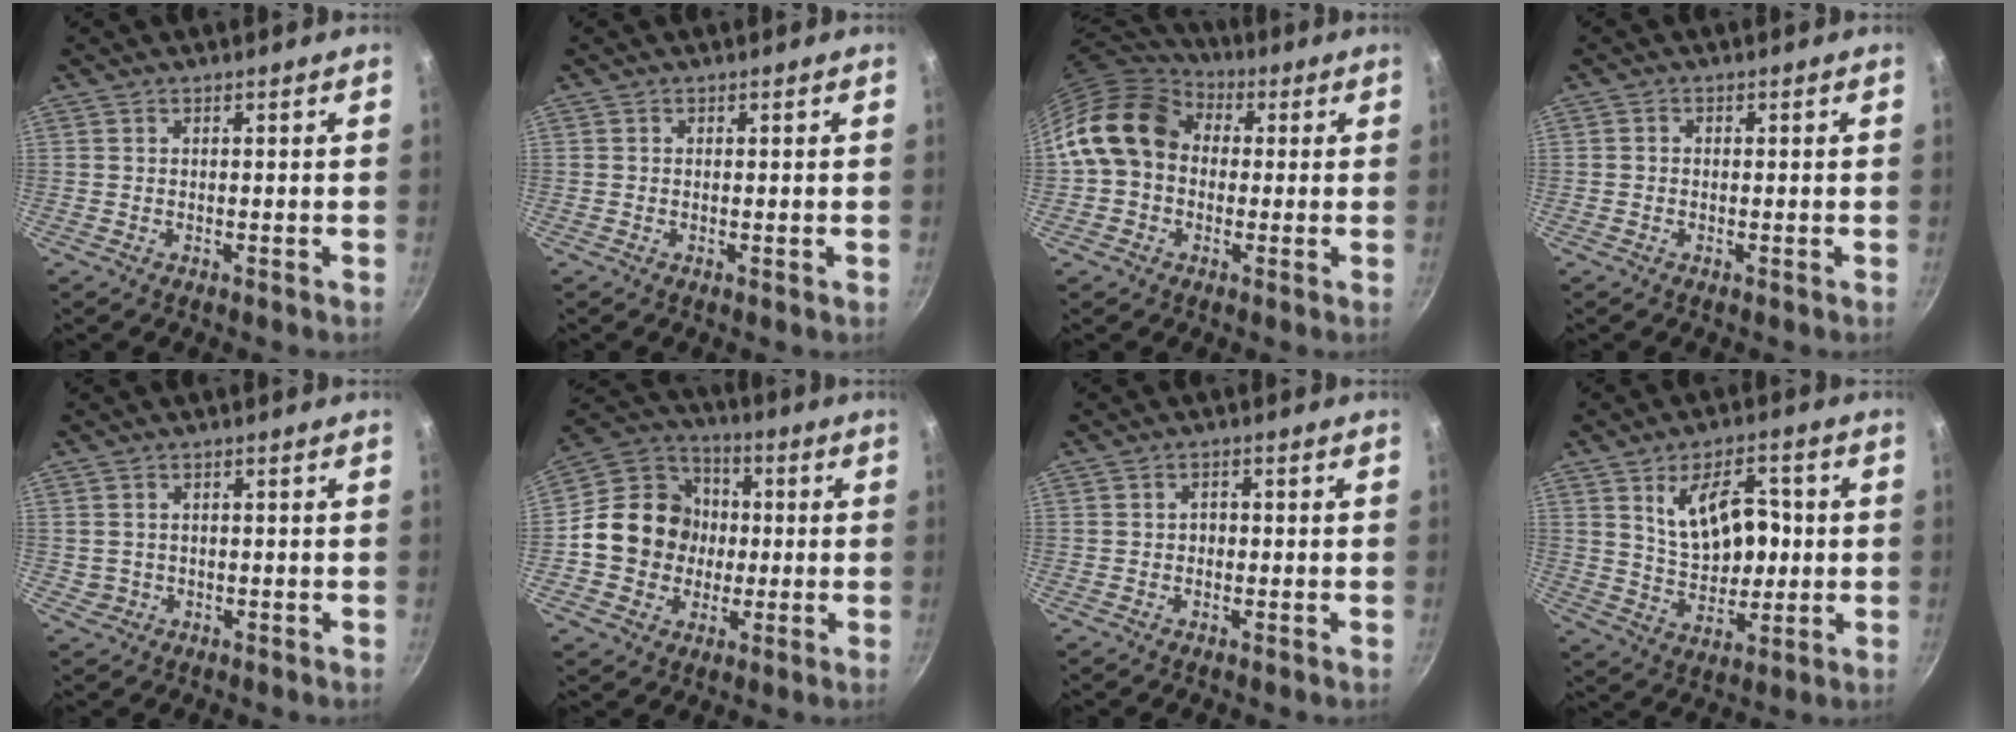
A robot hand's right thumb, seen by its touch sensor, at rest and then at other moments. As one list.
[{"total": 0.0}, {"total": 14.6, "force": [1.5, 11.7, 8.7], "torque": [-0.130, 0.032, 0.010]}, {"total": 0.7, "force": [-0.2, 0.6, 0.3], "torque": [-0.006, 0.003, -0.004]}, {"total": 1.4, "force": [-0.1, 1.4, 0.2], "torque": [0.000, 0.005, 0.007]}, {"total": 15.2, "force": [-0.8, 13.6, 6.7], "torque": [-0.081, 0.031, -0.024]}, {"total": 1.6, "force": [-0.2, 1.3, 0.9], "torque": [-0.011, 0.003, -0.006]}, {"total": 12.7, "force": [2.3, 7.8, 9.8], "torque": [-0.122, -0.010, 0.049]}]